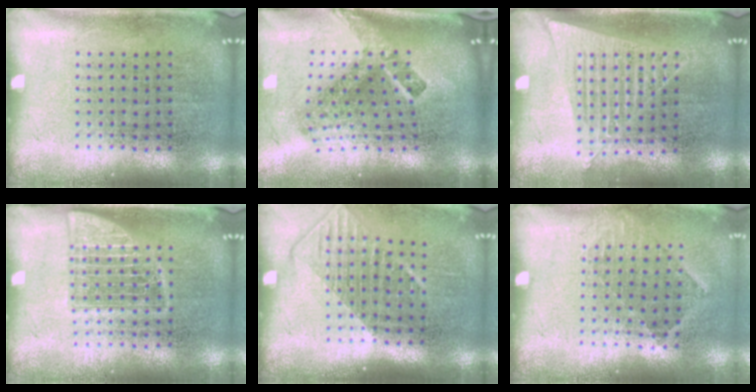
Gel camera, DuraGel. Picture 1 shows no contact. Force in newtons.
{"total": 2.7, "press": 1.7, "slide": 2.1}
{"total": 1.3, "press": 1.2, "slide": 0.4}
{"total": 2.5, "press": 2.4, "slide": 0.3}
{"total": 1.3, "press": 1.1, "slide": 0.8}
{"total": 0.8, "press": 0.7, "slide": 0.4}